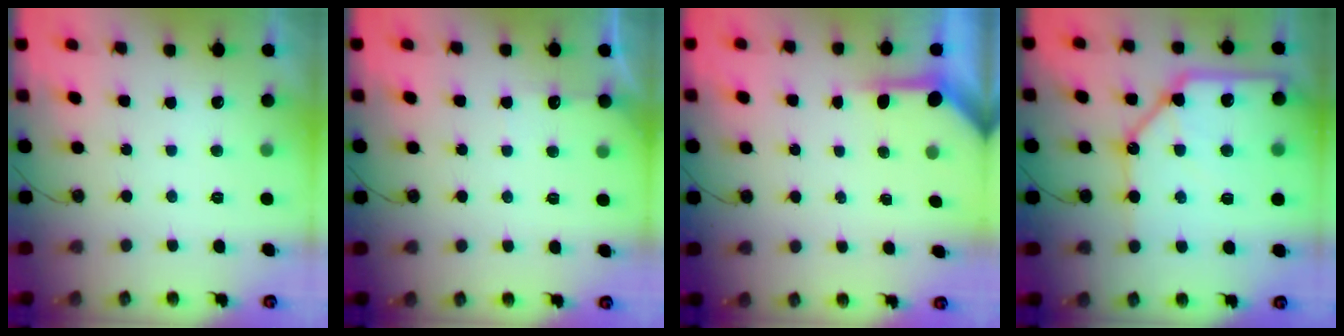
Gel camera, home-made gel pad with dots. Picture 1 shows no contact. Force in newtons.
{"total": 2.8, "press": 2.8, "slide": 0.4}
{"total": 3.8, "press": 3.8, "slide": 0.4}
{"total": 19.0, "press": 18.9, "slide": 2.5}